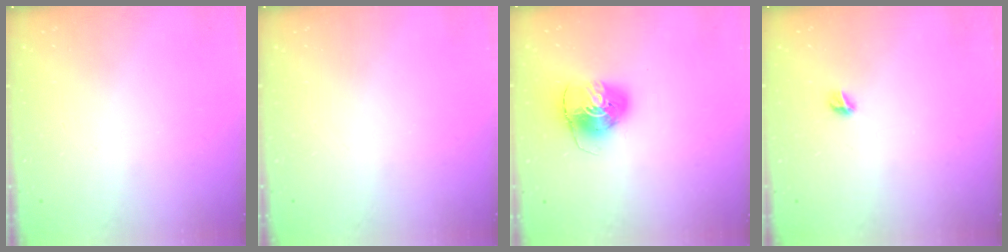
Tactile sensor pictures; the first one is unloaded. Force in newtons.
{"total": 0.0}
{"total": 7.9, "press": 7.9, "slide": 0.7}
{"total": 5.1, "press": 5.1, "slide": 0.5}